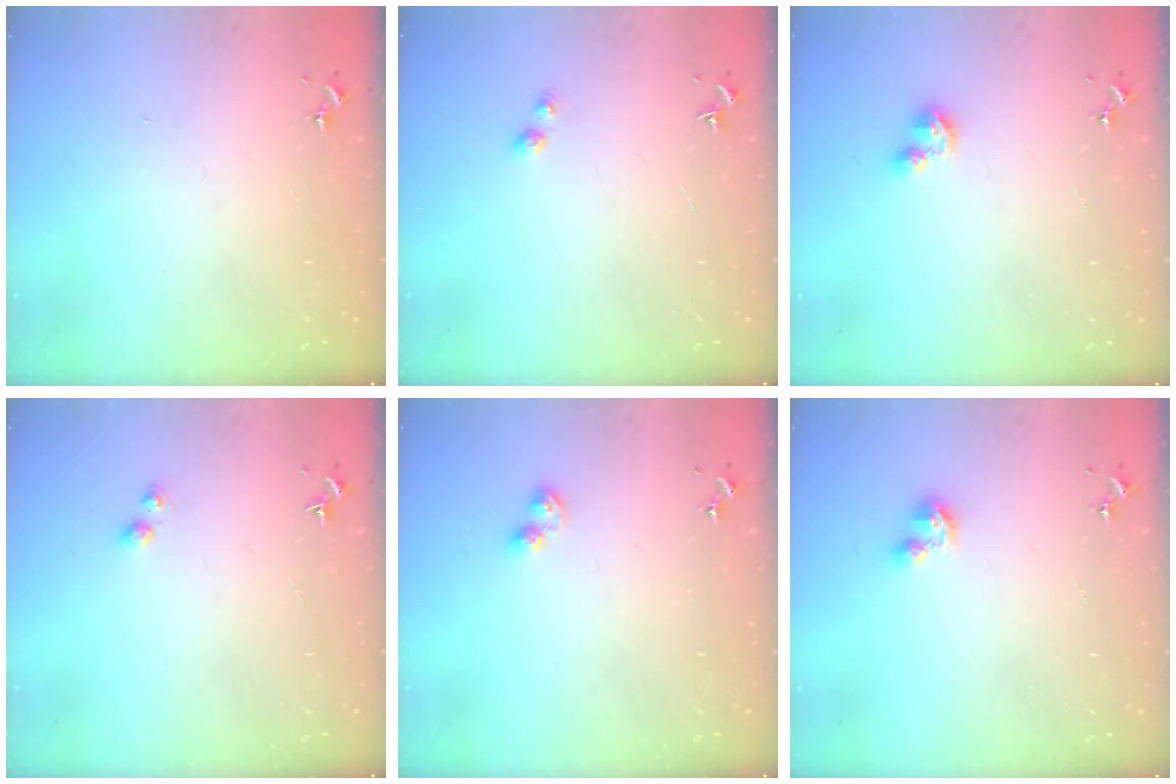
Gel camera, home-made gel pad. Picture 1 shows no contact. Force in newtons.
{"total": 2.8, "press": 2.8, "slide": 0.2}
{"total": 2.6, "press": 2.6, "slide": 0.3}
{"total": 3.3, "press": 3.2, "slide": 0.6}
{"total": 3.8, "press": 3.7, "slide": 0.5}
{"total": 2.6, "press": 2.6, "slide": 0.3}